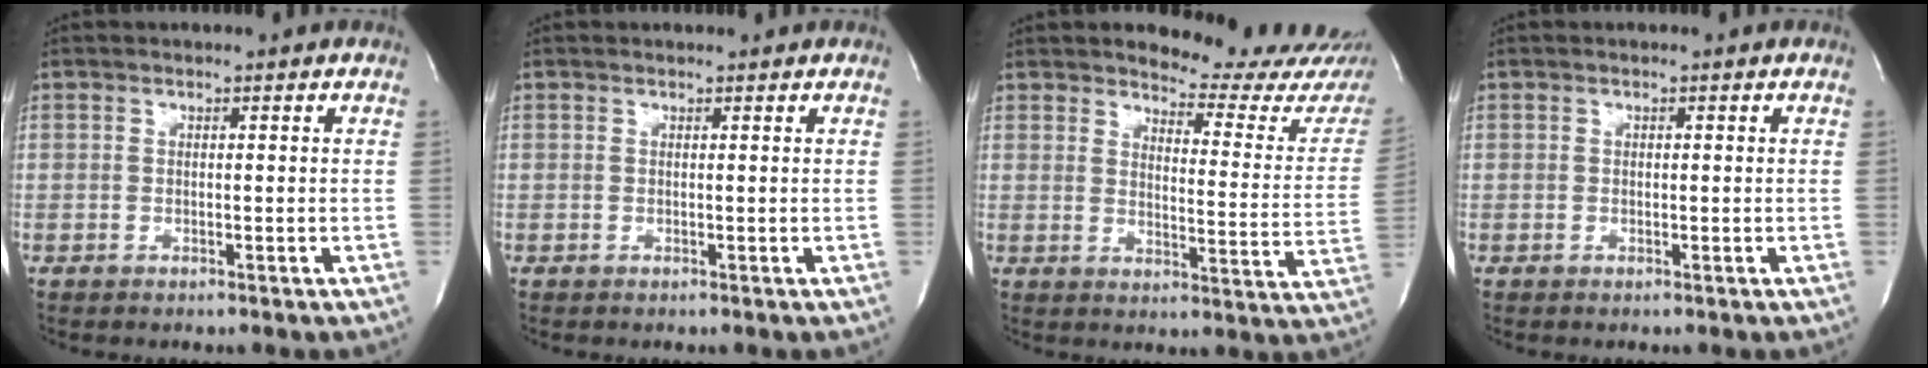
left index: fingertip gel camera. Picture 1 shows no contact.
{"total": 0.6, "force": [0.6, 0.1, -0.1], "torque": [-0.005, 0.004, 0.007]}
{"total": 16.2, "force": [15.3, 2.2, 4.6], "torque": [-0.045, -0.105, 0.163]}
{"total": 0.0}